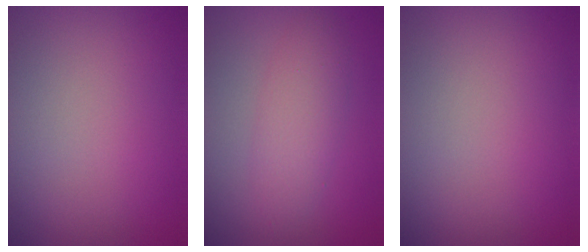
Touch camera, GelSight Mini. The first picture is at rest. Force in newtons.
{"total": 3.0, "press": 3.0, "slide": 0.2}
{"total": 0.0}